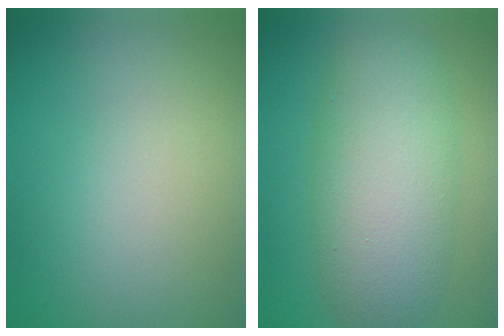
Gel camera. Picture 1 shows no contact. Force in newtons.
{"total": 7.5, "press": 7.4, "slide": 0.4}